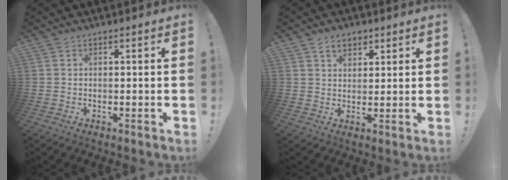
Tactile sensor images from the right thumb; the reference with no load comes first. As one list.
[{"total": 4.9, "force": [2.9, 3.2, 2.4], "torque": [-0.034, -0.006, 0.051]}]